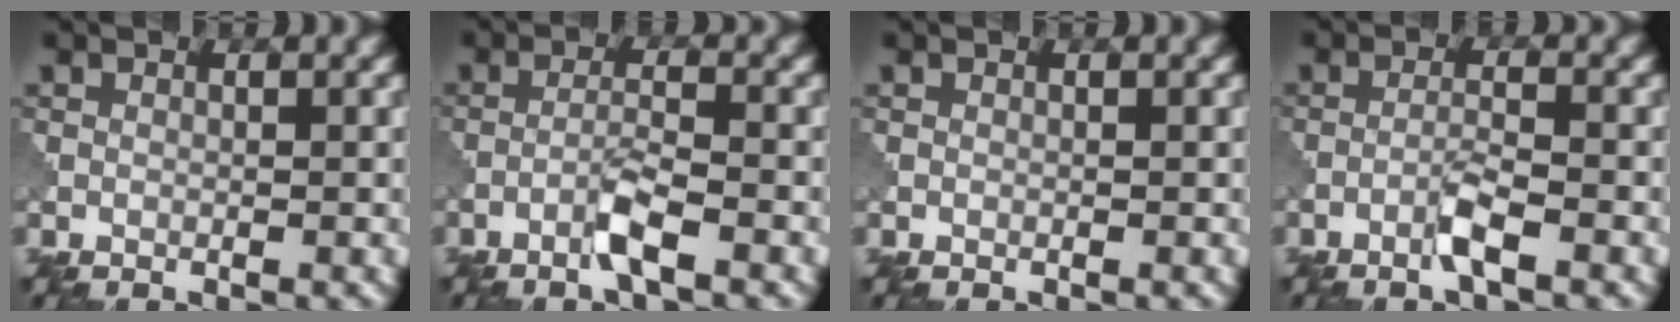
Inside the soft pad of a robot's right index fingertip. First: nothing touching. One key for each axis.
{"total": 2.6, "fx": -1.6, "fy": 0.0, "fz": 2.0, "tx": -0.041, "ty": 0.008, "tz": -0.036}
{"total": 0.0}
{"total": 2.2, "fx": -1.3, "fy": 0.0, "fz": 1.8, "tx": -0.035, "ty": 0.007, "tz": -0.031}